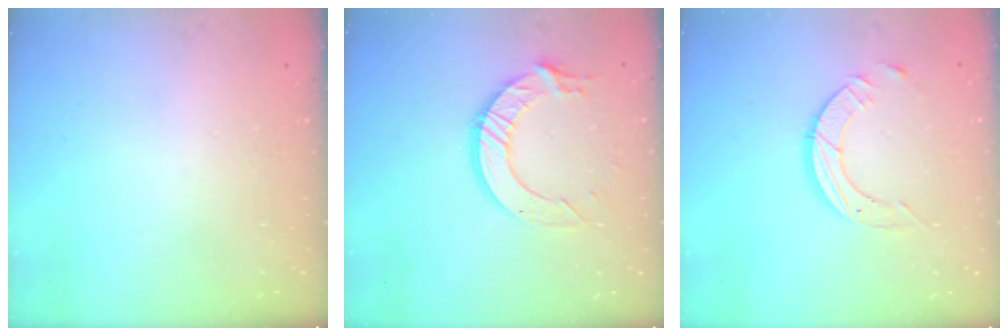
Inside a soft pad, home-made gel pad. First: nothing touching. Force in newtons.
{"total": 11.8, "press": 11.8, "slide": 1.1}
{"total": 9.0, "press": 9.0, "slide": 0.8}